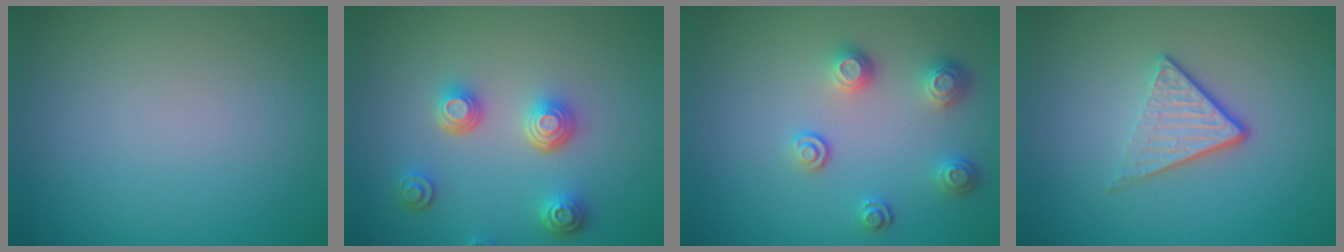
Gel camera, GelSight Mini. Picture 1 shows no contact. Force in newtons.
{"total": 3.6, "press": 2.9, "slide": 2.1}
{"total": 3.0, "press": 2.6, "slide": 1.6}
{"total": 3.6, "press": 2.5, "slide": 2.7}